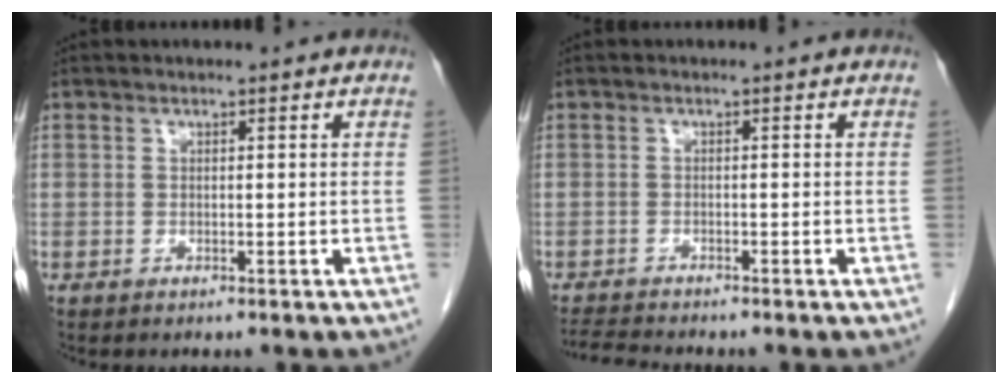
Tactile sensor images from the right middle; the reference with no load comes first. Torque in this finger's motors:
{"motor_torque": [-0.24, -0.09, -0.04, -0.01]}